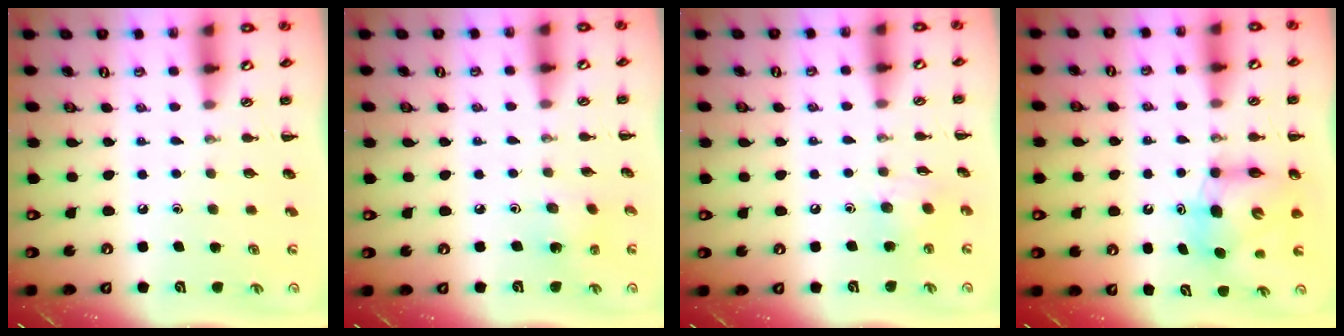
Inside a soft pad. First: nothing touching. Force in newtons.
{"total": 2.1, "press": 1.9, "slide": 0.7}
{"total": 6.3, "press": 6.2, "slide": 0.7}
{"total": 8.9, "press": 8.7, "slide": 1.9}